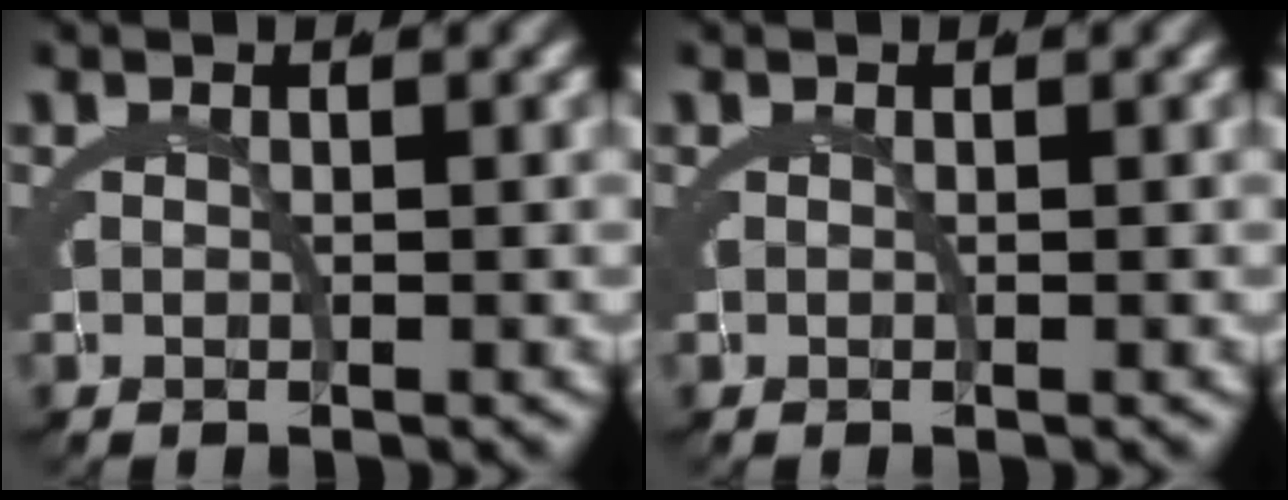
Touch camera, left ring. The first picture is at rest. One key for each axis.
{"total": 0.0}